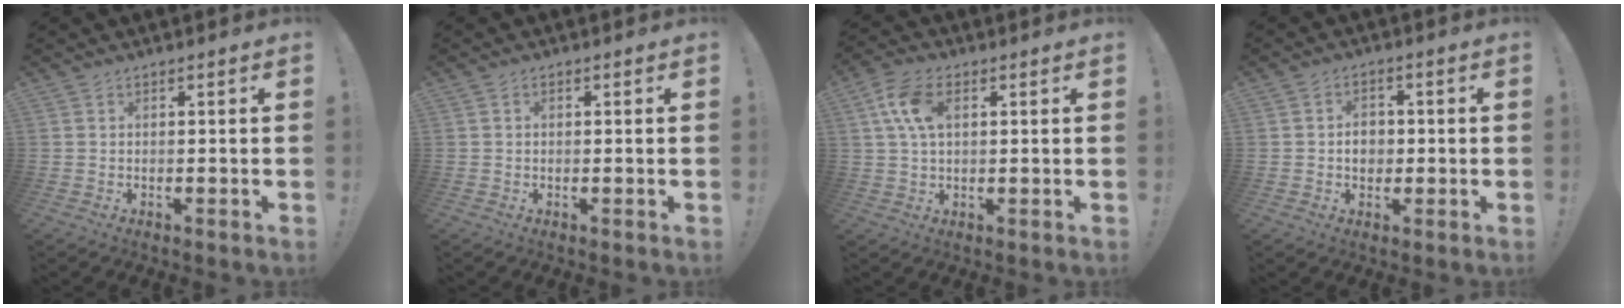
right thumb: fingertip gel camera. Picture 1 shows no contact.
{"total": 0.7, "force": [0.0, 0.6, 0.4], "torque": [-0.011, 0.004, 0.001]}
{"total": 9.8, "force": [2.8, 5.9, 7.3], "torque": [-0.152, 0.006, 0.051]}
{"total": 5.1, "force": [-0.2, 4.5, 2.5], "torque": [-0.035, 0.001, -0.004]}